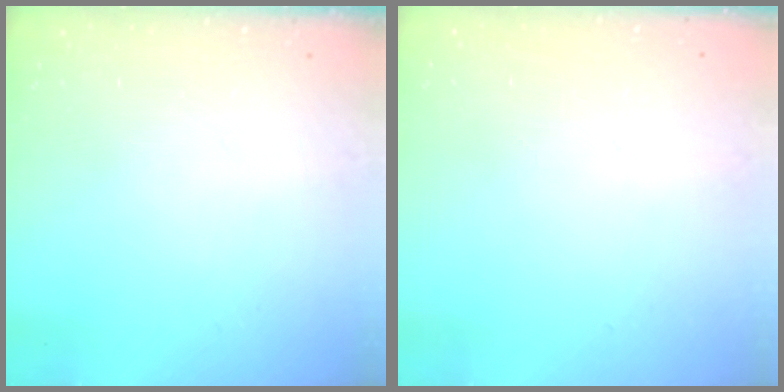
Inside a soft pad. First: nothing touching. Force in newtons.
{"total": 0.0}